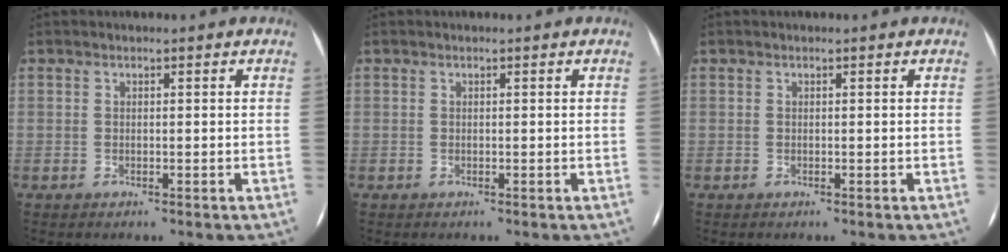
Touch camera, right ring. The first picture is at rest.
{"total": 0.0}
{"total": 0.0}